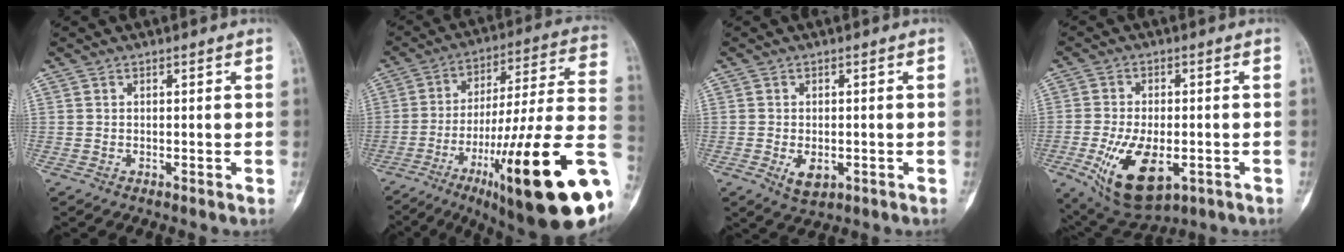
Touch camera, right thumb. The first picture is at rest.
{"total": 31.1, "force": [-11.2, 5.4, 28.5], "torque": [-0.384, 0.037, -0.165]}
{"total": 3.8, "force": [-1.2, 2.2, 2.8], "torque": [-0.035, -0.005, -0.014]}
{"total": 13.5, "force": [-4.5, 6.9, 10.7], "torque": [-0.177, -0.002, -0.061]}